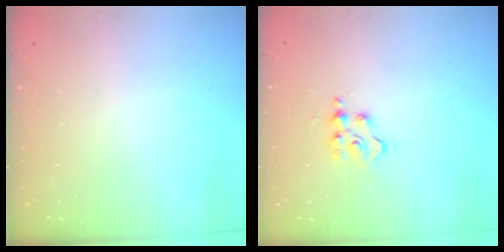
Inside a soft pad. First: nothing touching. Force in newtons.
{"total": 3.4, "press": 3.4, "slide": 0.5}